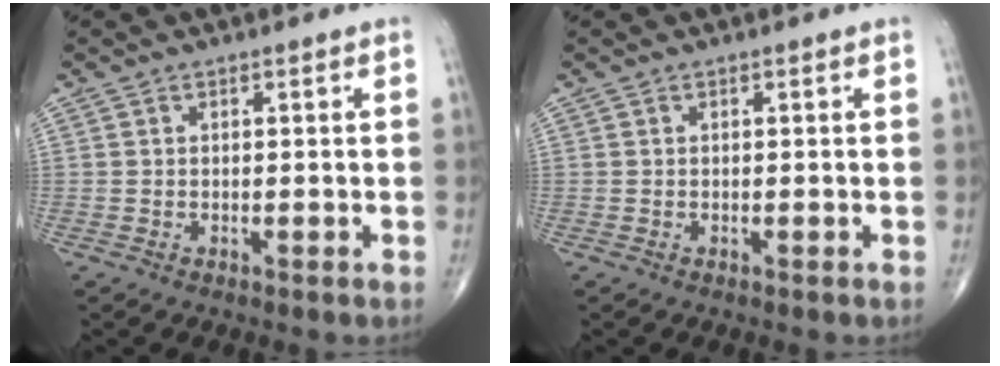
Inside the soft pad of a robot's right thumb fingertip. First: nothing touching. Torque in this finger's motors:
{"motor_torque": [0.24, -0.03, 0.44, 0.13, -0.03]}